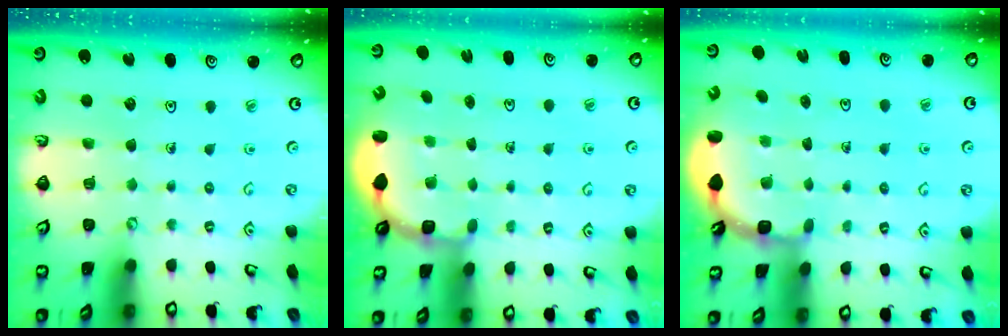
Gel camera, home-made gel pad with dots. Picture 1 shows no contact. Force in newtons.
{"total": 2.9, "press": 2.5, "slide": 1.4}
{"total": 2.0, "press": 1.8, "slide": 0.9}